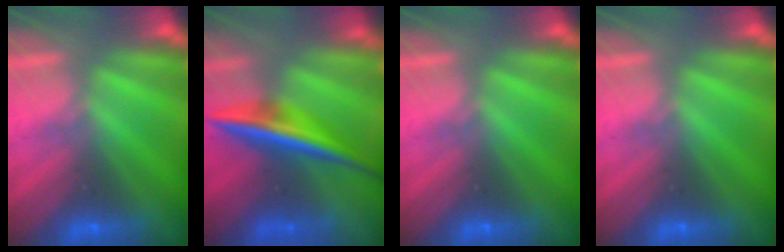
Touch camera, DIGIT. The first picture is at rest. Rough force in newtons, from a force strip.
{"total": 7.1}
{"total": 0.0}
{"total": 0.0}